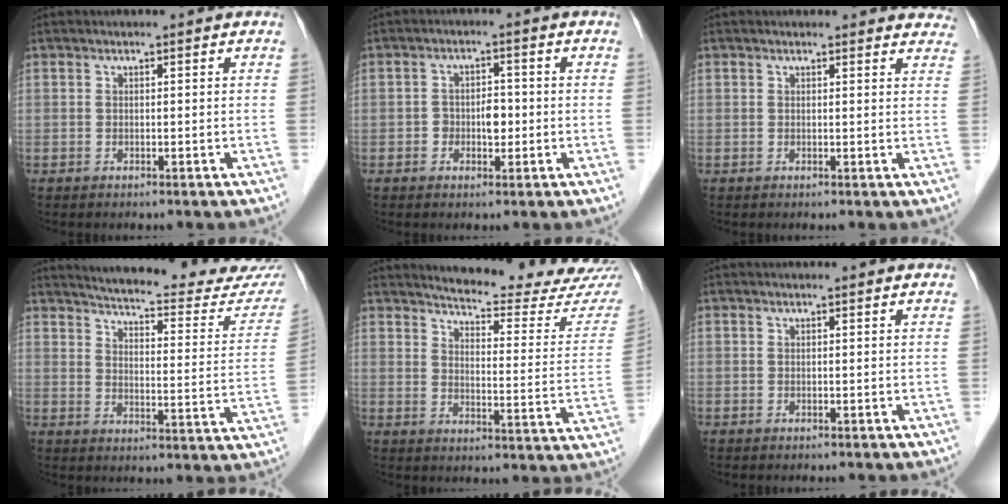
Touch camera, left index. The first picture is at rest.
{"total": 3.2, "force": [-0.7, 2.0, 2.5], "torque": [-0.038, 0.008, -0.009]}
{"total": 8.1, "force": [7.7, 2.3, 1.3], "torque": [0.020, -0.001, 0.056]}
{"total": 22.5, "force": [21.2, 2.2, 7.1], "torque": [-0.090, -0.079, 0.251]}
{"total": 19.1, "force": [18.2, 0.8, 5.7], "torque": [-0.076, -0.100, 0.212]}
{"total": 0.7, "force": [0.7, 0.1, 0.1], "torque": [-0.007, 0.006, 0.008]}